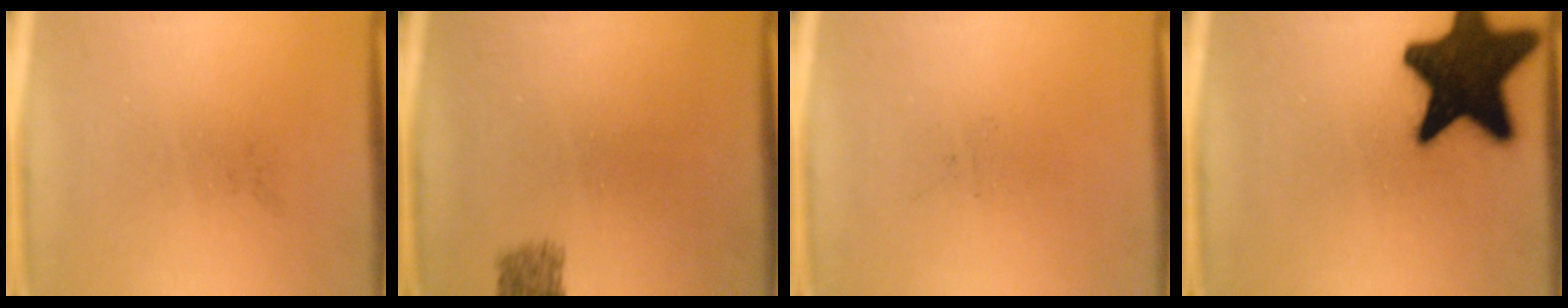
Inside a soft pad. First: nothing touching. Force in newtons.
{"total": 2.5}
{"total": 0.0}
{"total": 19.4}